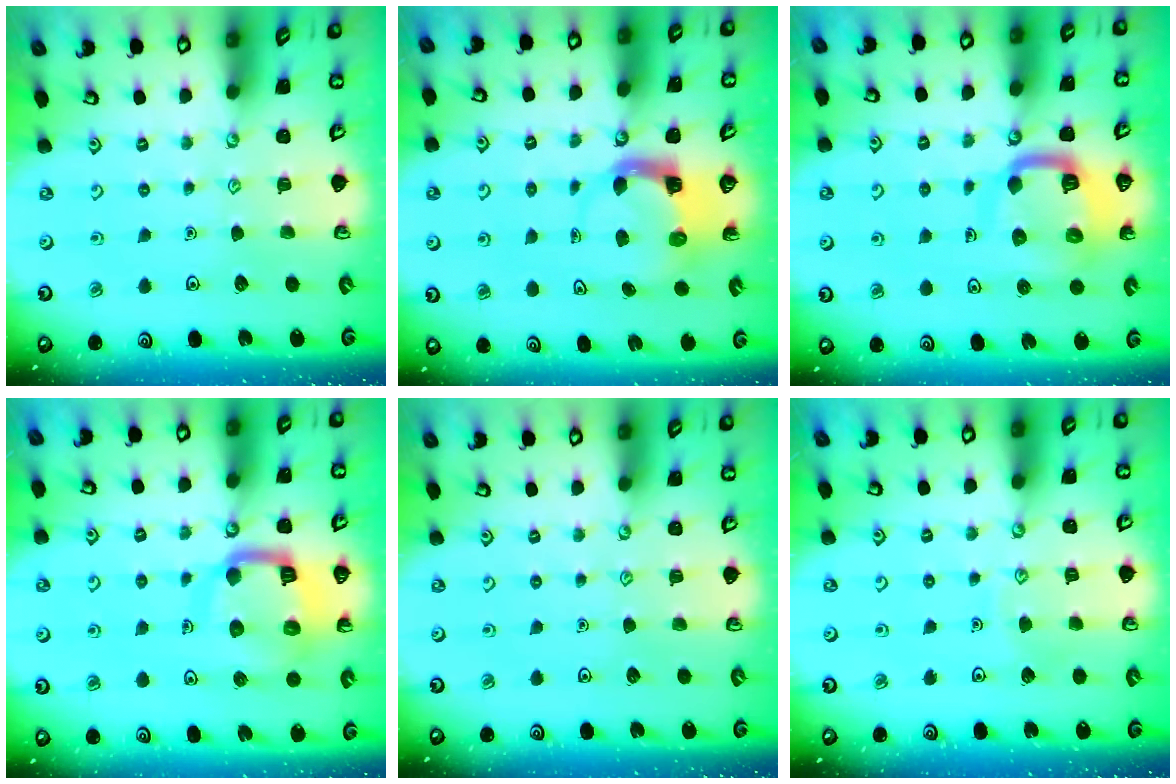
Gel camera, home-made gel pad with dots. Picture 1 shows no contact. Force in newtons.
{"total": 3.9, "press": 3.9, "slide": 0.6}
{"total": 10.8, "press": 10.8, "slide": 1.1}
{"total": 12.6, "press": 12.6, "slide": 1.4}
{"total": 0.0}
{"total": 5.1, "press": 5.1, "slide": 0.6}